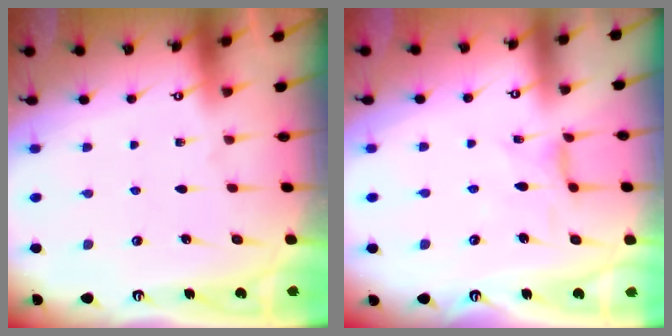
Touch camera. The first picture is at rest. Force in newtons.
{"total": 1.2, "press": 1.1, "slide": 0.4}